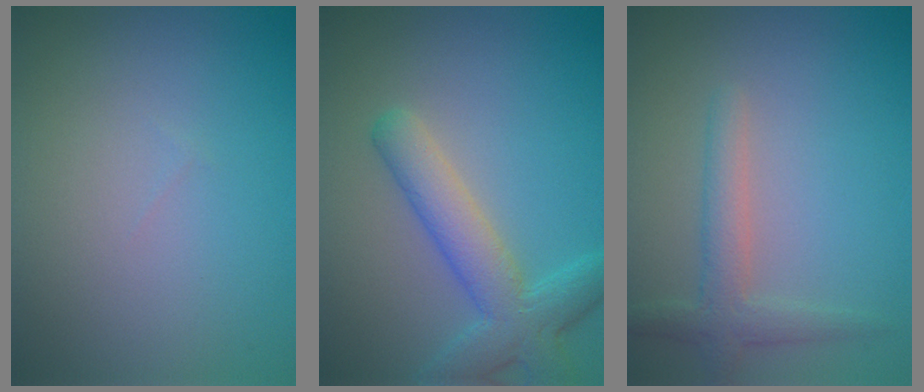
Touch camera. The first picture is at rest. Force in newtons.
{"total": 5.1, "press": 5.1, "slide": 0.2}
{"total": 2.6, "press": 2.6, "slide": 0.2}